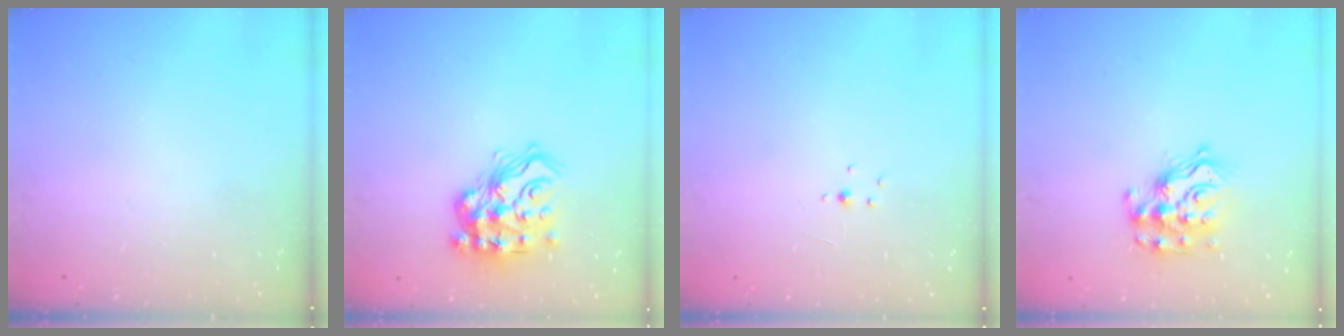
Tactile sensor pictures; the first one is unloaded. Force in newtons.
{"total": 16.8, "press": 16.8, "slide": 1.0}
{"total": 2.9, "press": 2.8, "slide": 0.9}
{"total": 11.8, "press": 11.8, "slide": 0.7}